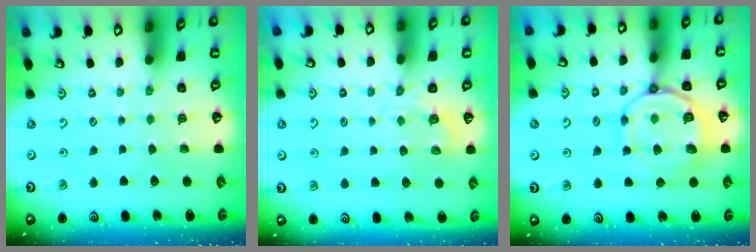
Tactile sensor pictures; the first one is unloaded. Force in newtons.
{"total": 2.3, "press": 1.5, "slide": 1.7}
{"total": 12.7, "press": 12.6, "slide": 1.4}